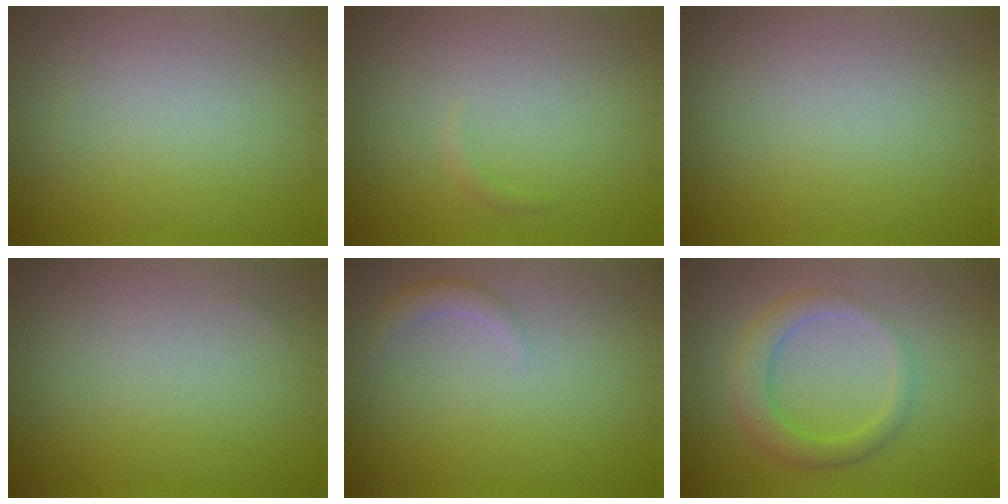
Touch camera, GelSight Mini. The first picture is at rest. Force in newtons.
{"total": 0.5, "press": 0.5, "slide": 0.1}
{"total": 0.0}
{"total": 0.0}
{"total": 1.4, "press": 1.4, "slide": 0.1}
{"total": 3.4, "press": 3.4, "slide": 0.1}